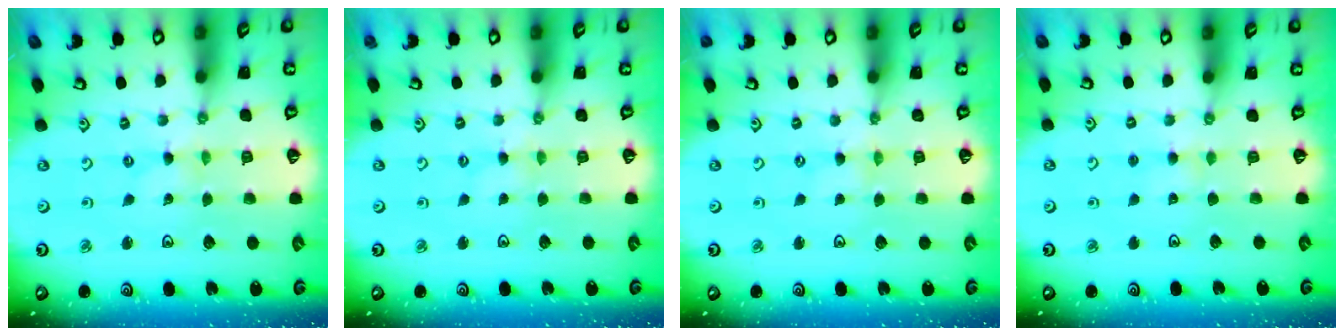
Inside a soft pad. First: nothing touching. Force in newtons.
{"total": 1.2, "press": 1.2, "slide": 0.3}
{"total": 0.7, "press": 0.6, "slide": 0.3}
{"total": 3.0, "press": 3.0, "slide": 0.3}